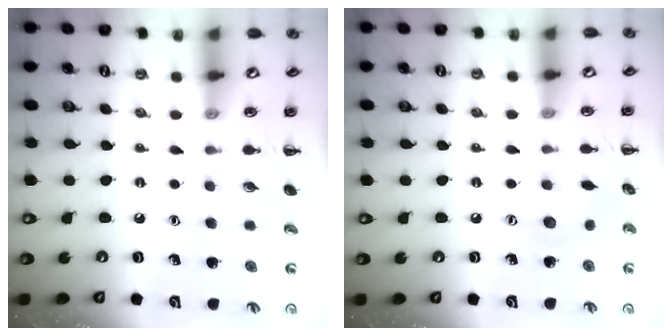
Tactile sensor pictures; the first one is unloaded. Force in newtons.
{"total": 6.5, "press": 6.4, "slide": 1.1}